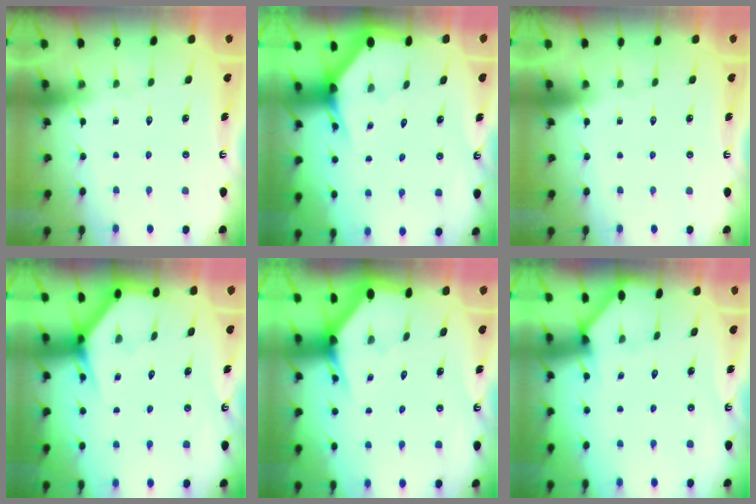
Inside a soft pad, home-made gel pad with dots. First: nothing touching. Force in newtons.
{"total": 3.0, "press": 3.0, "slide": 0.1}
{"total": 0.0}
{"total": 3.6, "press": 3.6, "slide": 0.3}
{"total": 2.9, "press": 2.9, "slide": 0.0}
{"total": 2.2, "press": 2.2, "slide": 0.3}